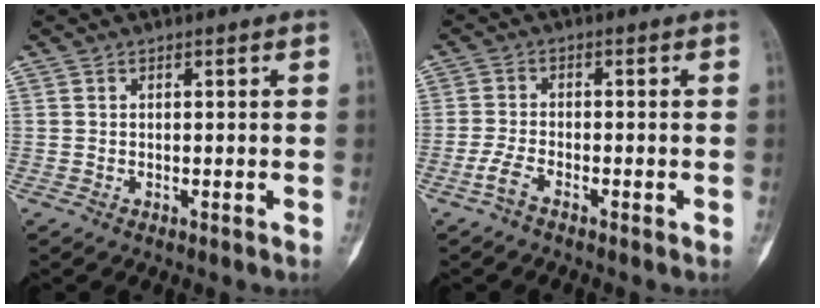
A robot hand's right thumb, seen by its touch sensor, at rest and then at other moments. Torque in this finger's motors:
{"motor_torque": [-0.34, -0.27, -0.16, -0.20, -0.03]}